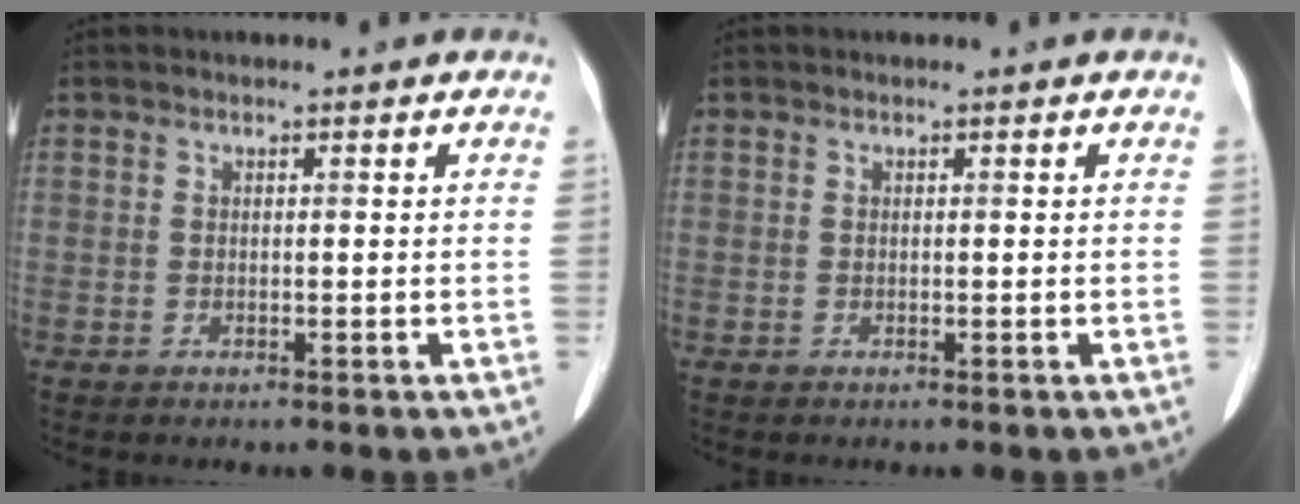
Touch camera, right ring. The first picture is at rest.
{"total": 0.0}